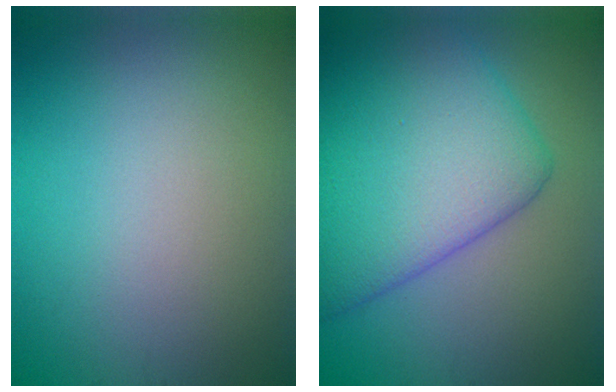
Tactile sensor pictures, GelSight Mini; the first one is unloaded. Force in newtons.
{"total": 11.1, "press": 11.1, "slide": 0.3}